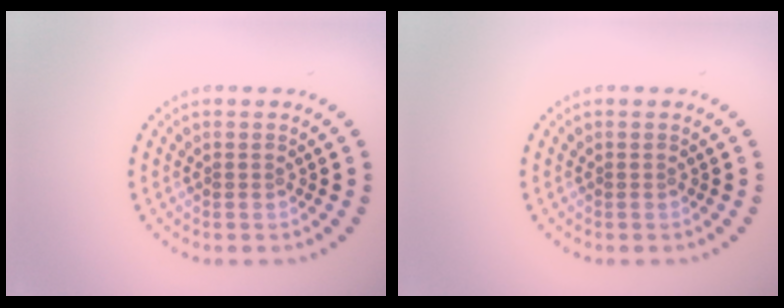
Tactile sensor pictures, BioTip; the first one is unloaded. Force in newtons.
{"total": 0.0}